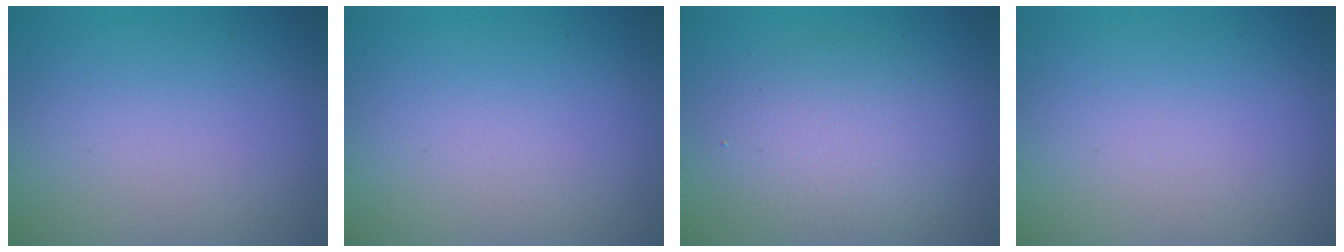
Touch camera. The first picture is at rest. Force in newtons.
{"total": 0.0}
{"total": 4.4, "press": 4.4, "slide": 0.3}
{"total": 0.0}